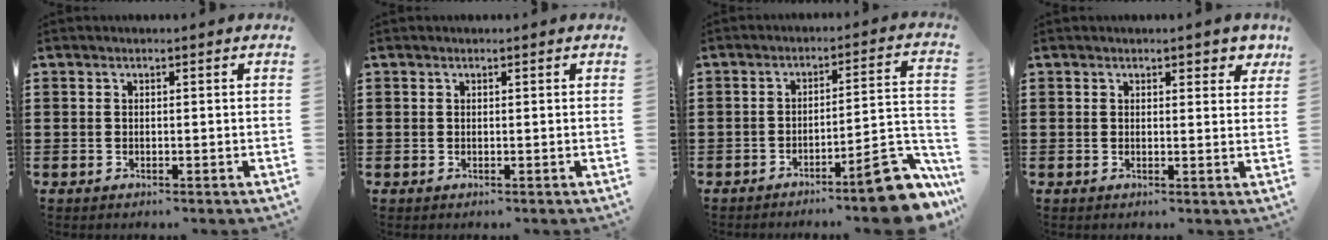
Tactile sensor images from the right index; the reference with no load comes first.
{"total": 0.5, "force": [0.2, 0.5, 0.0], "torque": [-0.001, 0.004, 0.004]}
{"total": 10.9, "force": [-7.8, 1.7, 7.4], "torque": [-0.095, 0.024, -0.140]}
{"total": 1.9, "force": [1.5, 0.8, 0.9], "torque": [-0.005, 0.002, 0.024]}